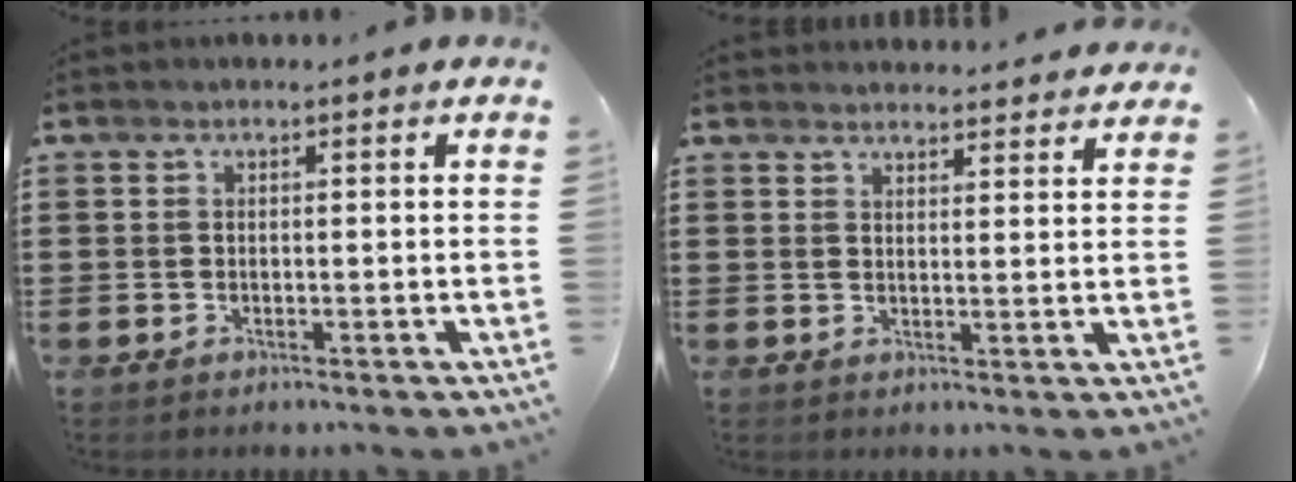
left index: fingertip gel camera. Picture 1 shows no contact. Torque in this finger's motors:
{"motor_torque": [2.14, 0.00, 0.75, 0.09]}